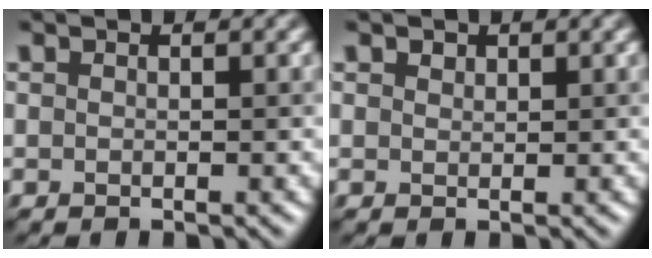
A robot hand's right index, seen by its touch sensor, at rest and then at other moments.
{"total": 0.8, "force": [0.6, 0.5, 0.2], "torque": [-0.004, -0.001, 0.010]}